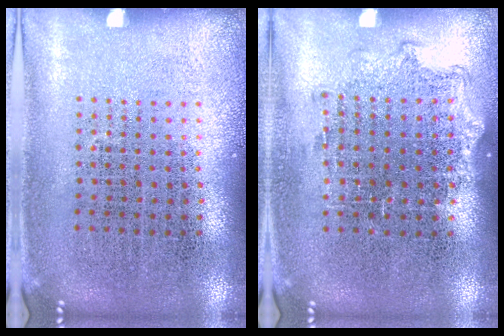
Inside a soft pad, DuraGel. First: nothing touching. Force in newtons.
{"total": 1.1, "press": 1.0, "slide": 0.4}